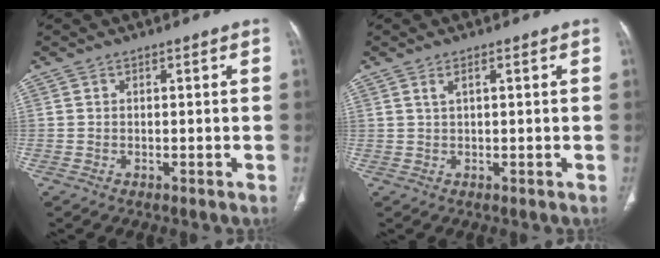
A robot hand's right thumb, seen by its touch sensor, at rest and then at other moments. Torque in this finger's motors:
{"motor_torque": [-0.42, 0.31, -0.24, -0.08, 0.08]}